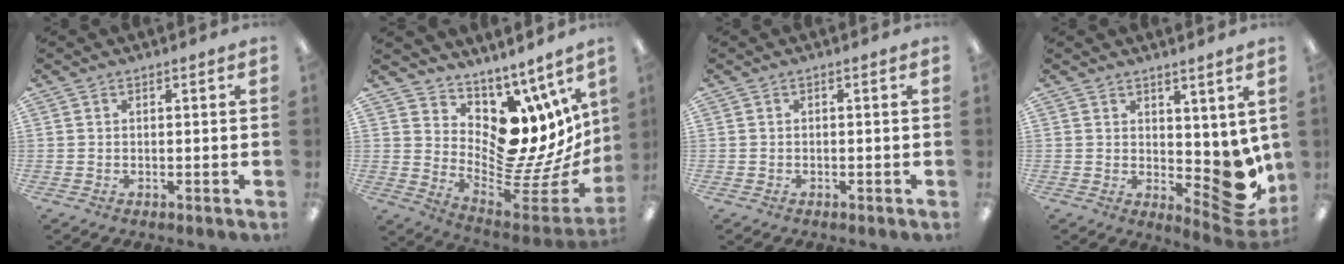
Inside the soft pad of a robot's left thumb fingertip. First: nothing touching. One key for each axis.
{"total": 12.1, "fx": 2.9, "fy": 9.3, "fz": 7.2, "tx": -0.068, "ty": -0.080, "tz": 0.061}
{"total": 0.0}
{"total": 7.9, "fx": 0.2, "fy": 4.9, "fz": 6.2, "tx": -0.051, "ty": -0.025, "tz": 0.019}